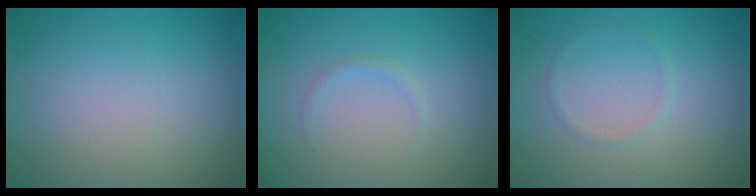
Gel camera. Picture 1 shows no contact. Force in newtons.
{"total": 0.7, "press": 0.7, "slide": 0.1}
{"total": 0.7, "press": 0.7, "slide": 0.1}